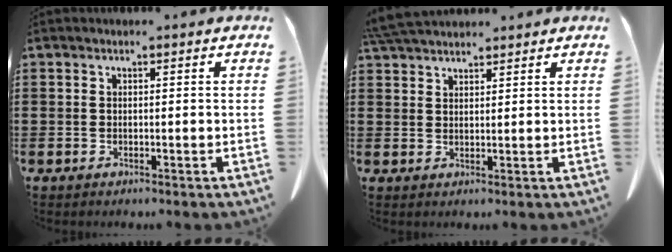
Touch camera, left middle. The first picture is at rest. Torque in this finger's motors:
{"motor_torque": [0.78, 0.36, 0.42, 0.16]}